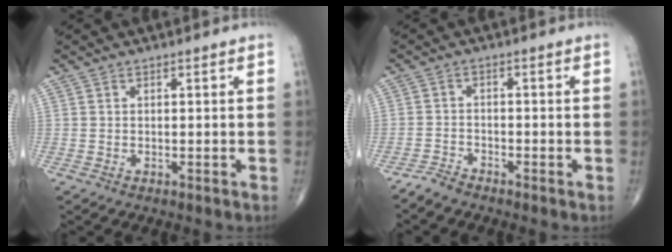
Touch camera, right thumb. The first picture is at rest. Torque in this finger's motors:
{"motor_torque": [0.87, 0.33, 0.20, -0.30, 0.00]}